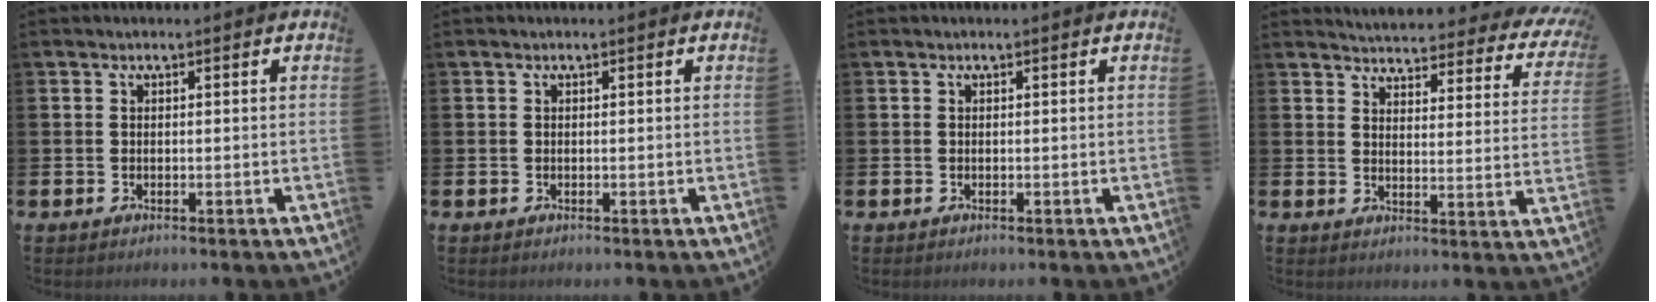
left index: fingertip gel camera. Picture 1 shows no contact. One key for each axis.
{"total": 0.0}
{"total": 0.0}
{"total": 4.0, "fx": 3.8, "fy": 1.0, "fz": 0.7, "tx": -0.025, "ty": -0.042, "tz": 0.059}